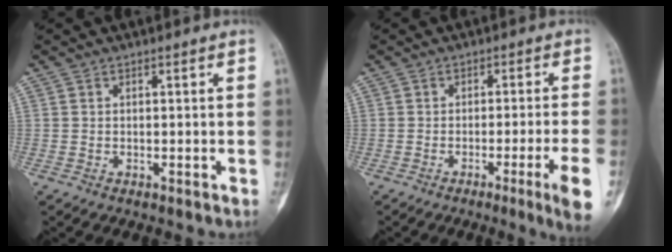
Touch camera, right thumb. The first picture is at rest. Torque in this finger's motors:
{"motor_torque": [2.25, 2.34, 0.87, -0.89, 0.03]}